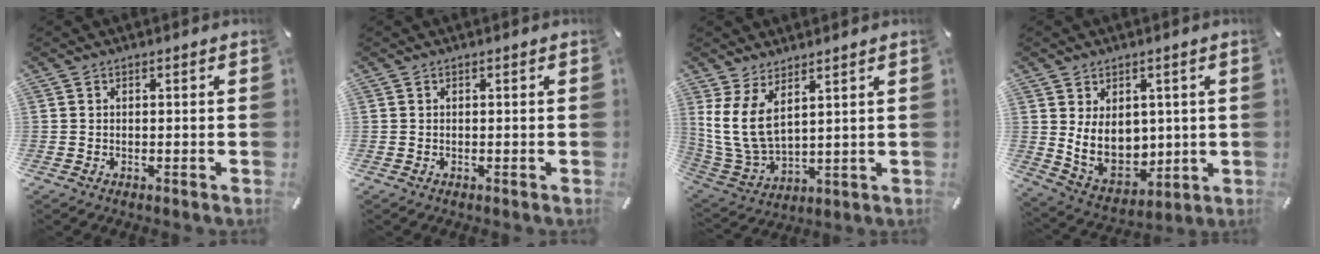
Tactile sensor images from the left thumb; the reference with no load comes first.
{"total": 0.0}
{"total": 10.0, "force": [4.6, 5.3, 7.1], "torque": [-0.176, -0.024, 0.089]}
{"total": 10.8, "force": [2.3, 8.5, 6.2], "torque": [-0.111, -0.028, 0.048]}